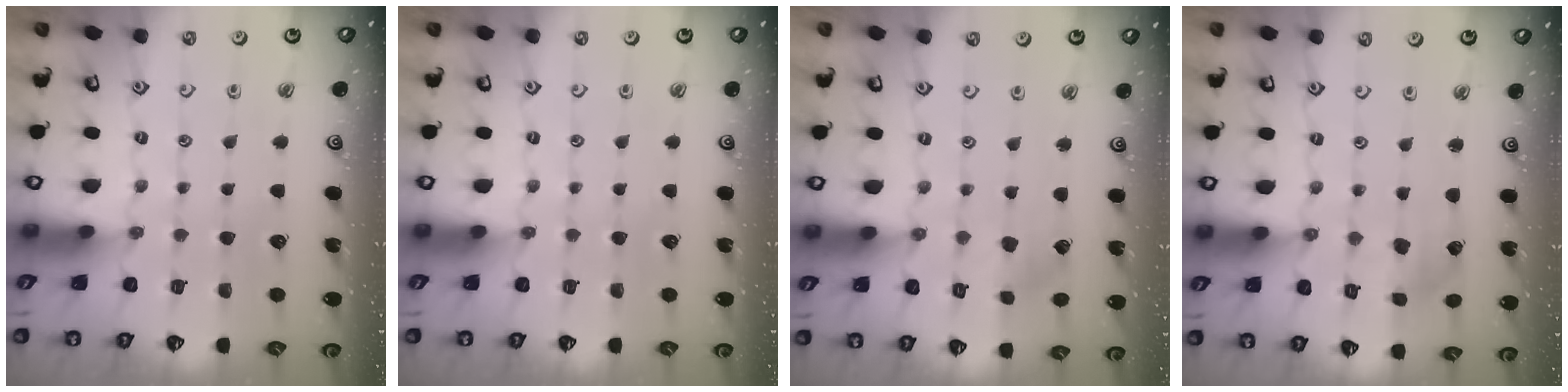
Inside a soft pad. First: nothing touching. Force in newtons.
{"total": 0.0}
{"total": 2.2, "press": 2.2, "slide": 0.2}
{"total": 2.5, "press": 2.4, "slide": 0.5}